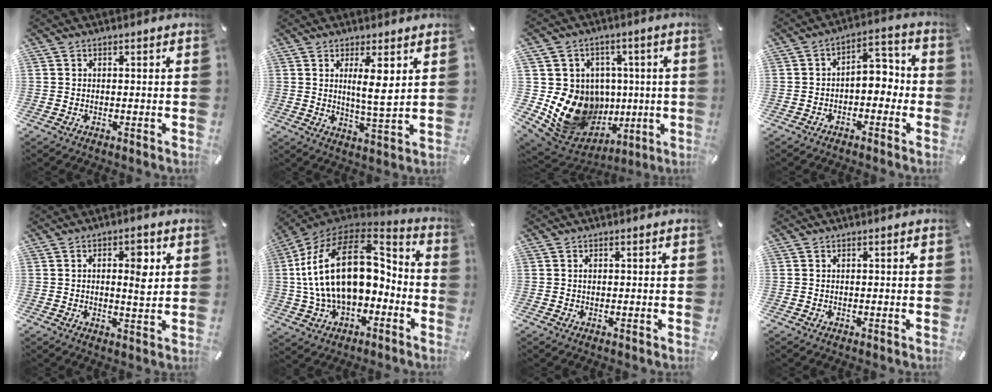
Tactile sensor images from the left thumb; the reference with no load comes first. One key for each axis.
{"total": 7.3, "fx": 2.3, "fy": 1.2, "fz": 6.8, "tx": -0.114, "ty": -0.014, "tz": 0.032}
{"total": 17.3, "fx": -2.3, "fy": 15.4, "fz": 7.6, "tx": -0.131, "ty": -0.004, "tz": -0.005}
{"total": 6.4, "fx": -0.7, "fy": 4.5, "fz": 4.5, "tx": -0.055, "ty": -0.001, "tz": -0.022}
{"total": 6.1, "fx": 1.6, "fy": 2.4, "fz": 5.4, "tx": -0.070, "ty": -0.011, "tz": 0.017}
{"total": 25.9, "fx": 2.5, "fy": 16.8, "fz": 19.6, "tx": -0.373, "ty": 0.000, "tz": 0.050}
{"total": 0.7, "fx": 0.1, "fy": 0.4, "fz": 0.5, "tx": -0.012, "ty": 0.000, "tz": 0.002}
{"total": 0.0}